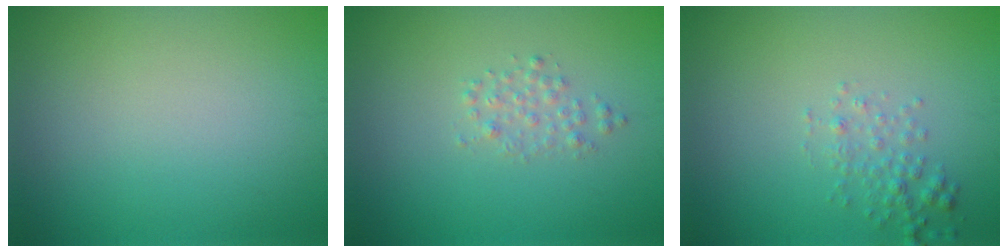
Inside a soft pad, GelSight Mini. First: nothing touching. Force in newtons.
{"total": 1.4, "press": 1.4, "slide": 0.0}
{"total": 1.6, "press": 1.6, "slide": 0.1}